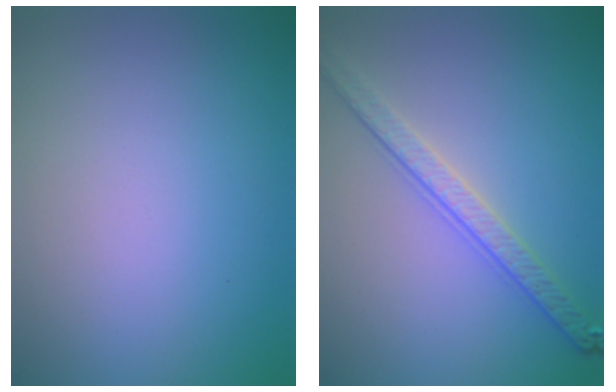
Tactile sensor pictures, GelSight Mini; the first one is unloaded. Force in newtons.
{"total": 3.3, "press": 2.9, "slide": 1.5}